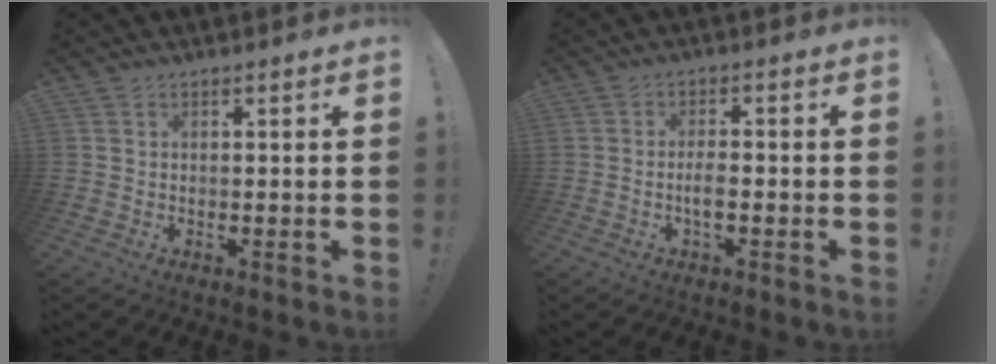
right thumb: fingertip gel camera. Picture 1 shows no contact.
{"total": 3.9, "force": [-1.1, 1.2, 3.5], "torque": [-0.073, -0.001, -0.023]}